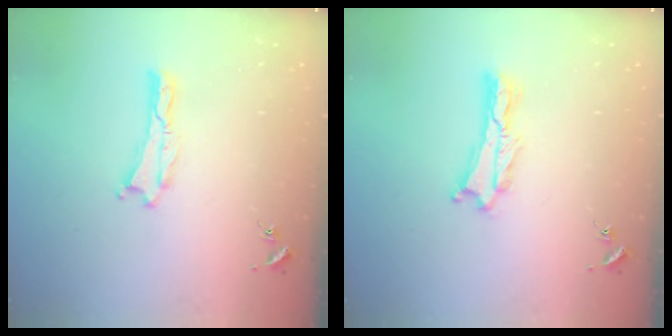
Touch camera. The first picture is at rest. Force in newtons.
{"total": 1.2, "press": 1.1, "slide": 0.3}